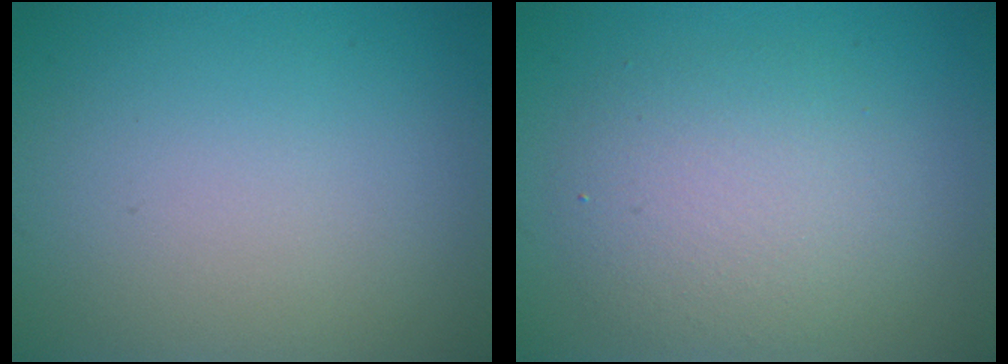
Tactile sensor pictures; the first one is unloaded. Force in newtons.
{"total": 4.4, "press": 4.4, "slide": 0.4}